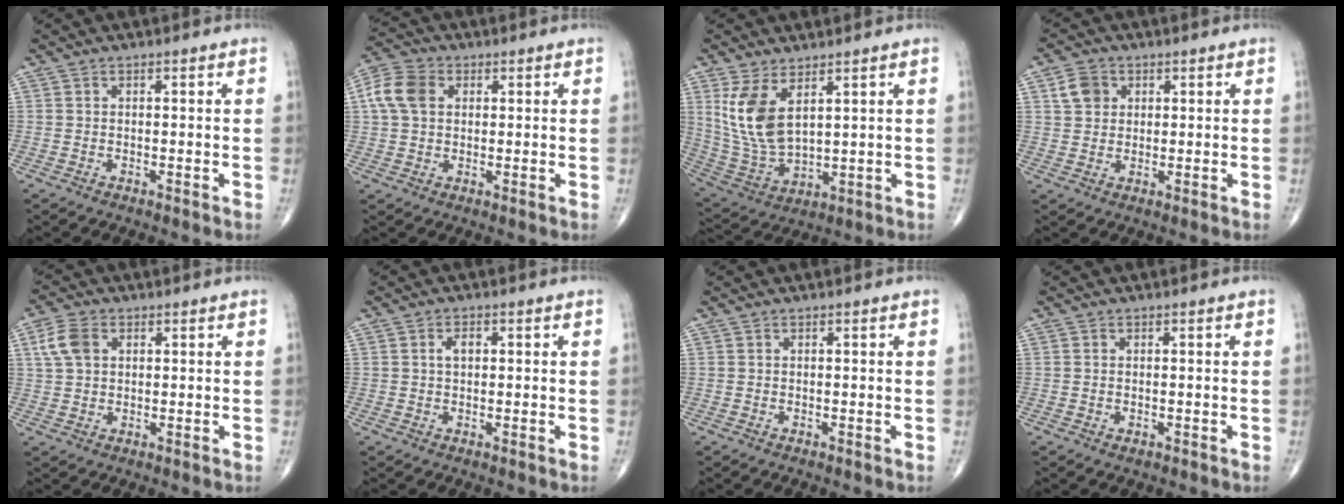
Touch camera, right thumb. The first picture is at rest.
{"total": 7.9, "force": [1.8, 5.8, 5.1], "torque": [-0.104, 0.015, 0.029]}
{"total": 11.7, "force": [4.6, 5.6, 9.1], "torque": [-0.183, -0.026, 0.110]}
{"total": 4.8, "force": [1.7, 3.9, 2.1], "torque": [-0.022, 0.000, 0.029]}
{"total": 5.7, "force": [1.8, 4.0, 3.7], "torque": [-0.073, 0.006, 0.034]}
{"total": 2.0, "force": [0.4, 1.3, 1.6], "torque": [-0.023, 0.006, 0.005]}
{"total": 0.0}
{"total": 0.7, "force": [-0.3, 0.4, 0.5], "torque": [-0.007, -0.003, -0.002]}